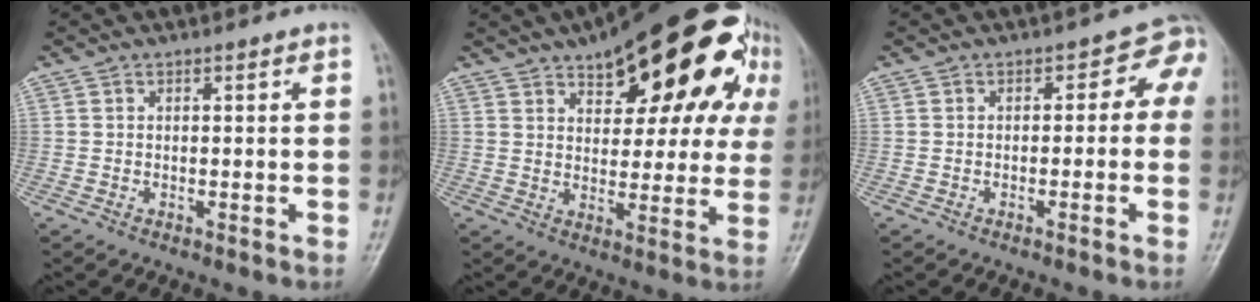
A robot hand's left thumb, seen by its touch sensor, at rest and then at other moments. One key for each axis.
{"total": 23.7, "fx": 11.8, "fy": 10.4, "fz": 17.7, "tx": -0.205, "ty": 0.002, "tz": 0.162}
{"total": 4.7, "fx": -0.3, "fy": 3.3, "fz": 3.3, "tx": 0.002, "ty": 0.021, "tz": -0.016}